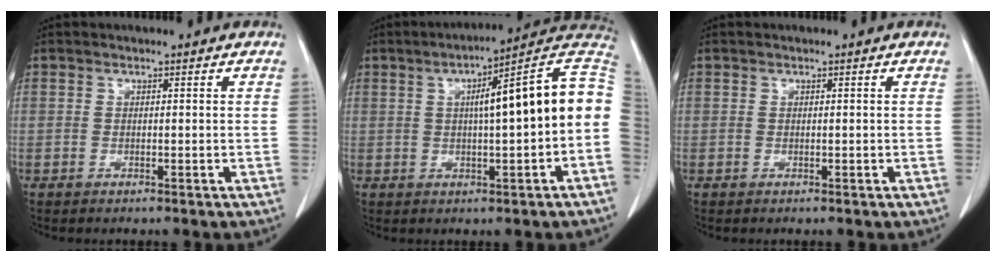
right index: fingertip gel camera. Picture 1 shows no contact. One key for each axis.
{"total": 14.6, "fx": 1.1, "fy": 1.1, "fz": 14.5, "tx": -0.200, "ty": 0.038, "tz": 0.010}
{"total": 0.0}